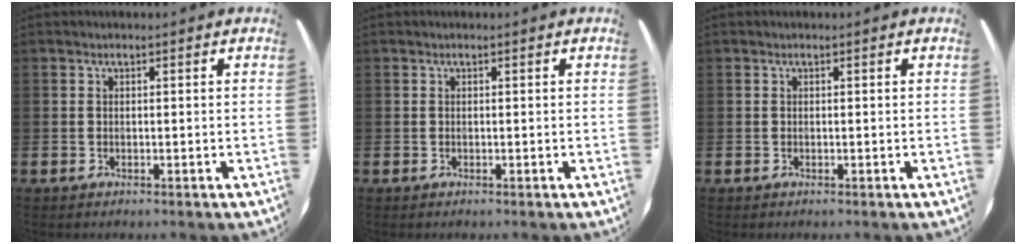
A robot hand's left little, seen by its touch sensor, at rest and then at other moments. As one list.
[{"total": 0.0}, {"total": 0.0}]